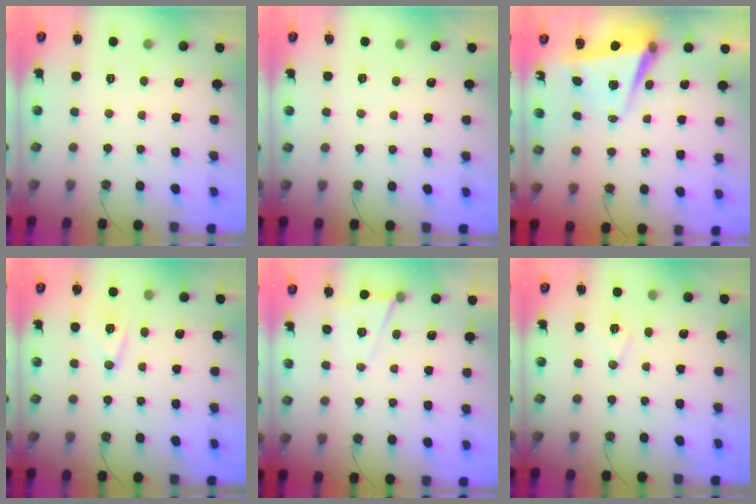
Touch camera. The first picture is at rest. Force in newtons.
{"total": 4.8, "press": 2.5, "slide": 4.1}
{"total": 5.6, "press": 5.4, "slide": 1.3}
{"total": 10.8, "press": 10.8, "slide": 0.8}
{"total": 6.7, "press": 4.7, "slide": 4.8}
{"total": 7.5, "press": 6.7, "slide": 3.6}